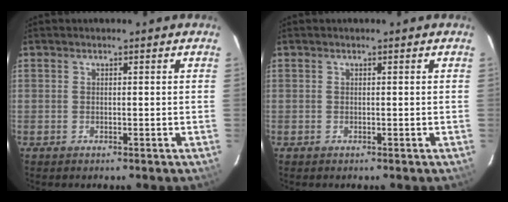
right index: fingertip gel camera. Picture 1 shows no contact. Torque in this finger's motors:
{"motor_torque": [0.09, -0.03, -0.01, 0.00]}